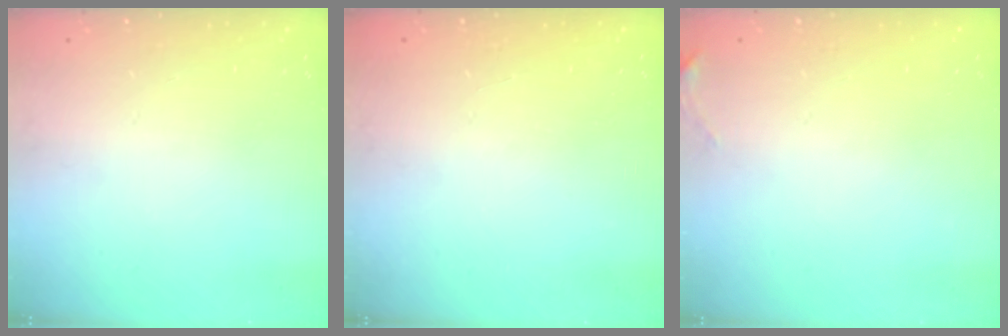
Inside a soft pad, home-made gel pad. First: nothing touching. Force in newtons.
{"total": 1.0, "press": 0.1, "slide": 1.0}
{"total": 5.4, "press": 5.1, "slide": 1.8}